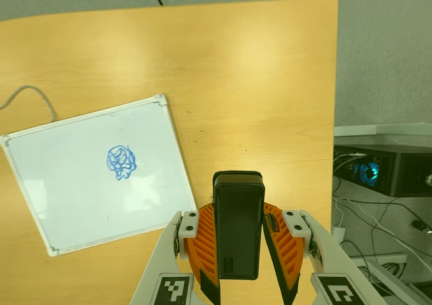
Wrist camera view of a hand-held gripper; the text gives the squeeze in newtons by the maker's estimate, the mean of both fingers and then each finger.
{"total": 6.0, "left": 4.3, "right": 7.7}